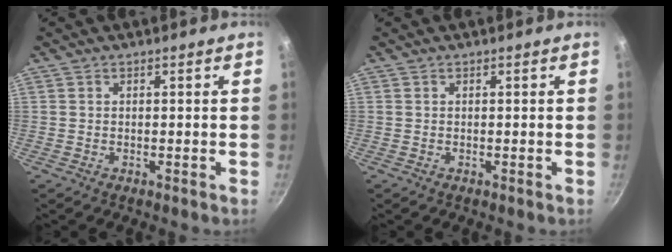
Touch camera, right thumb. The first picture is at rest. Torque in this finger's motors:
{"motor_torque": [0.01, 0.01, 0.01, -0.01, 0.02]}